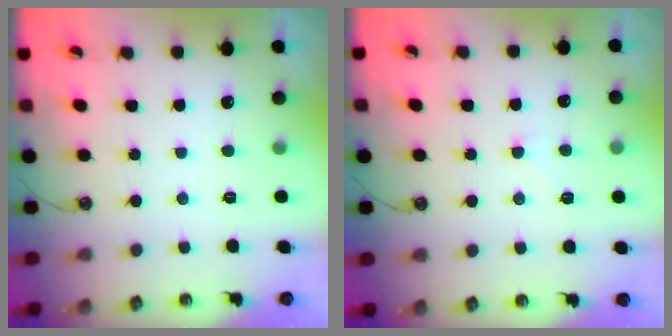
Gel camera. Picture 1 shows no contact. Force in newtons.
{"total": 0.8, "press": 0.6, "slide": 0.5}